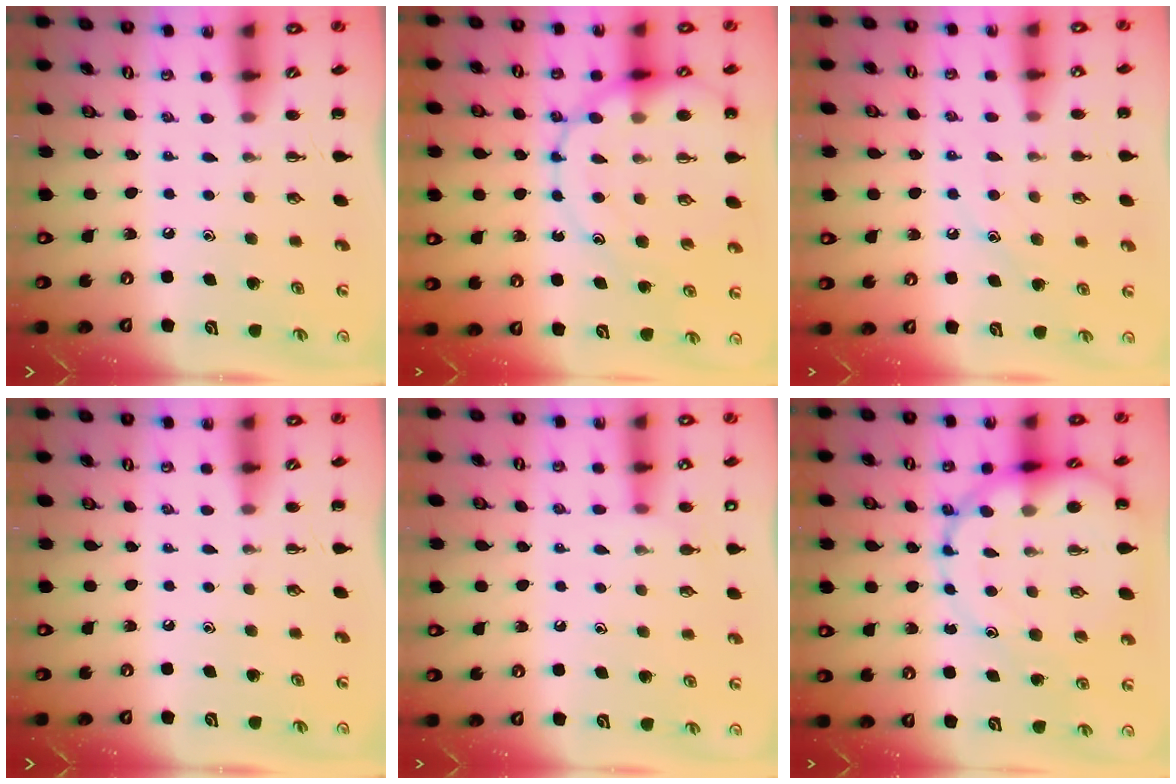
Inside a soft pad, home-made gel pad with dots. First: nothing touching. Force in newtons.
{"total": 17.6, "press": 17.3, "slide": 2.9}
{"total": 8.7, "press": 8.5, "slide": 1.5}
{"total": 0.0}
{"total": 5.7, "press": 5.5, "slide": 1.7}
{"total": 14.6, "press": 14.4, "slide": 2.5}